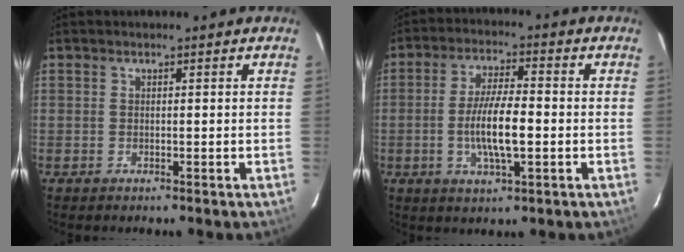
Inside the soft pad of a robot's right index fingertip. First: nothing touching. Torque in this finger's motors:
{"motor_torque": [0.95, -0.41, 0.53, 0.16]}